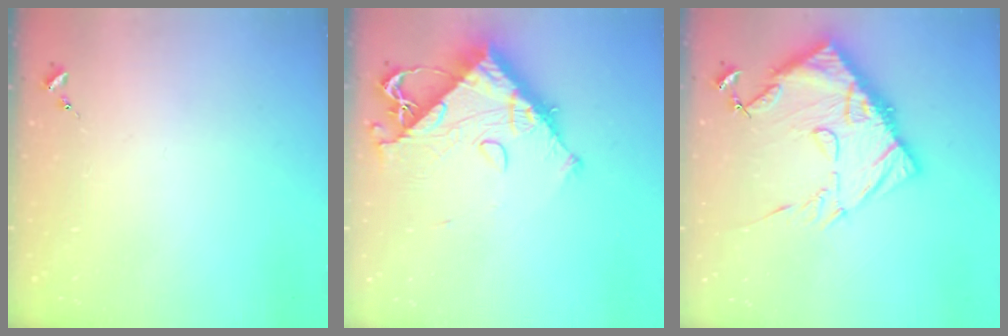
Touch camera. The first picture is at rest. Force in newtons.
{"total": 12.7, "press": 12.7, "slide": 1.5}
{"total": 18.0, "press": 17.9, "slide": 1.9}